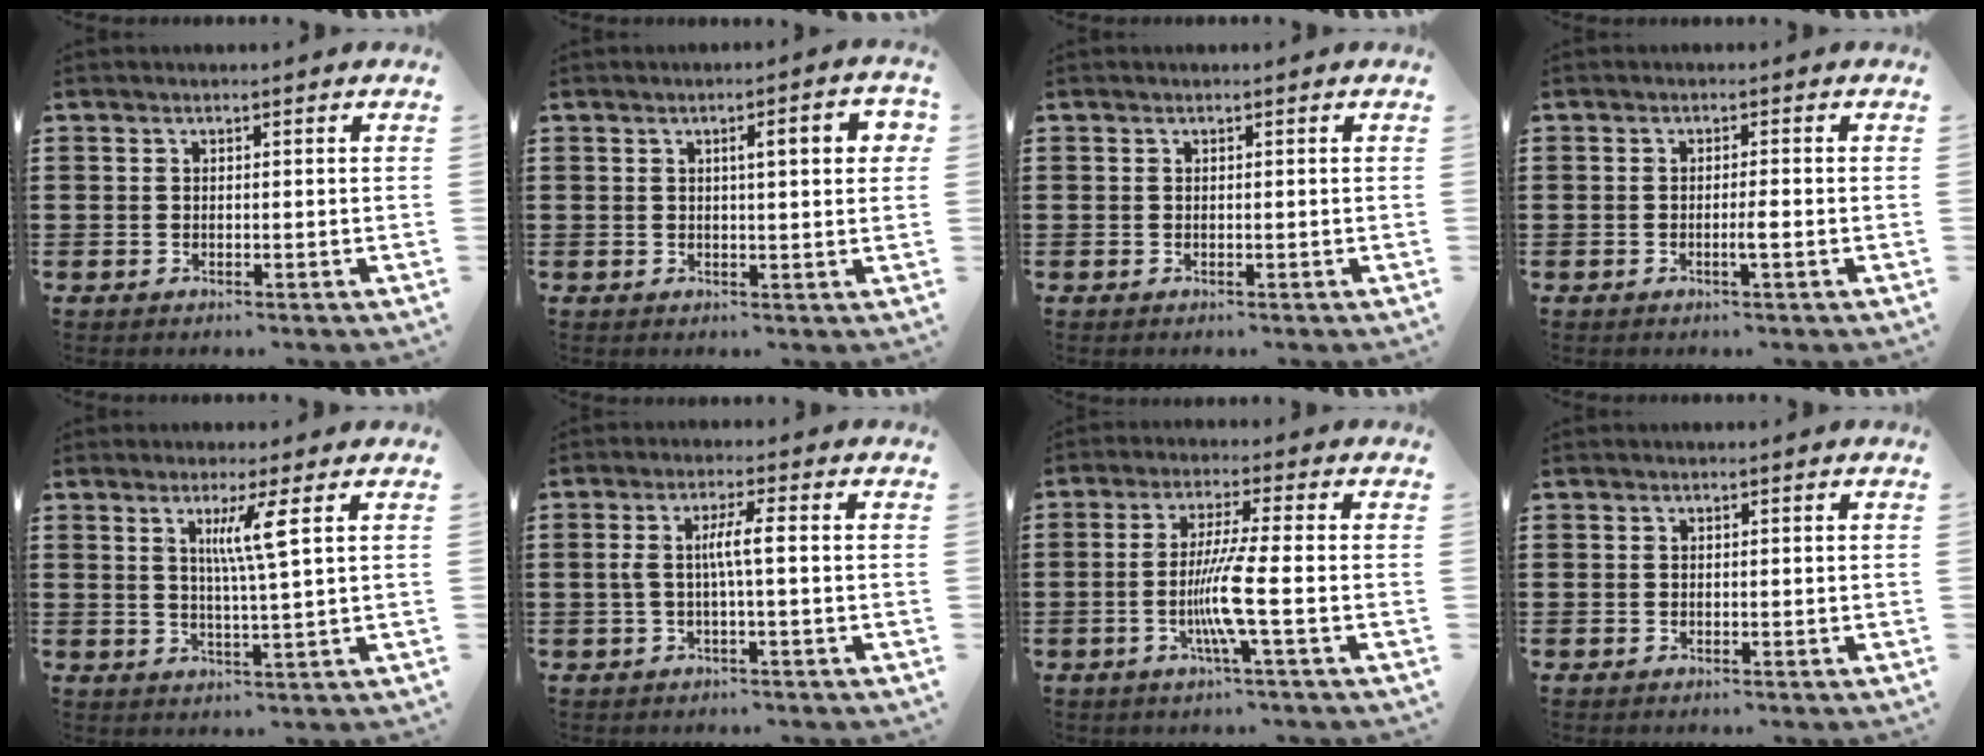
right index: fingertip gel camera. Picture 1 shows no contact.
{"total": 4.5, "force": [1.1, 0.8, 4.2], "torque": [-0.066, 0.003, 0.011]}
{"total": 0.0}
{"total": 1.9, "force": [-0.7, 0.0, 1.8], "torque": [-0.030, 0.000, -0.013]}
{"total": 5.0, "force": [1.8, -0.6, 4.6], "torque": [-0.094, -0.005, 0.026]}
{"total": 4.2, "force": [-0.1, 0.3, 4.2], "torque": [-0.087, -0.001, -0.010]}
{"total": 7.5, "force": [-1.8, -0.4, 7.2], "torque": [-0.145, -0.020, -0.041]}
{"total": 0.0}